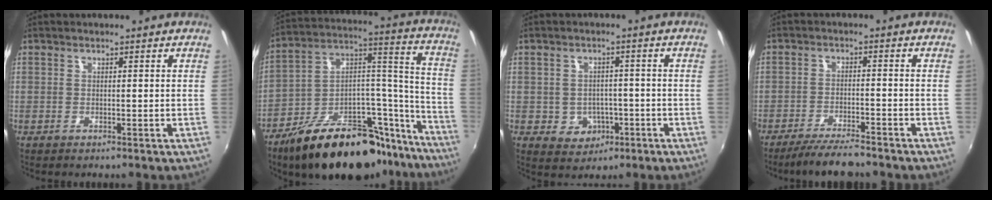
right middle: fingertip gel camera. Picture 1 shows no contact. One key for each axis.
{"total": 29.0, "fx": -20.9, "fy": 12.3, "fz": 15.9, "tx": -0.220, "ty": 0.054, "tz": -0.305}
{"total": 5.7, "fx": -1.8, "fy": 5.1, "fz": 1.8, "tx": -0.047, "ty": 0.009, "tz": -0.009}
{"total": 7.8, "fx": -6.9, "fy": 1.0, "fz": 3.4, "tx": -0.081, "ty": -0.011, "tz": -0.114}